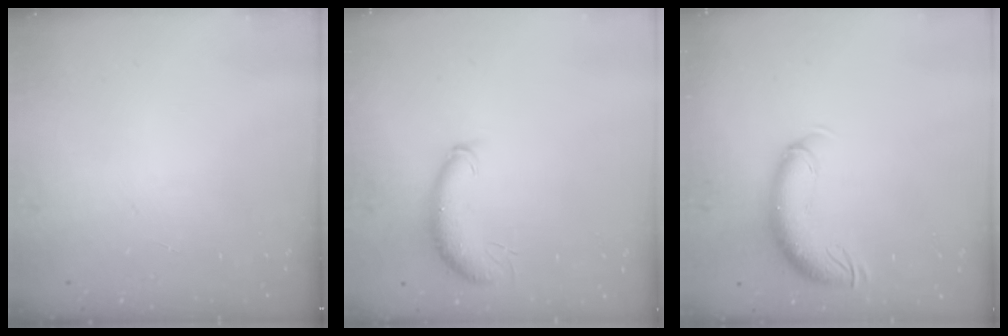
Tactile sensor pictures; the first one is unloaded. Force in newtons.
{"total": 8.7, "press": 8.6, "slide": 1.2}
{"total": 10.6, "press": 10.4, "slide": 2.2}